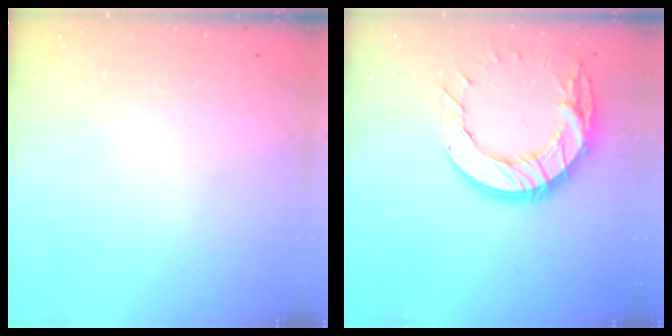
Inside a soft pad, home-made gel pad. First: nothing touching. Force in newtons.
{"total": 15.9, "press": 15.9, "slide": 1.3}